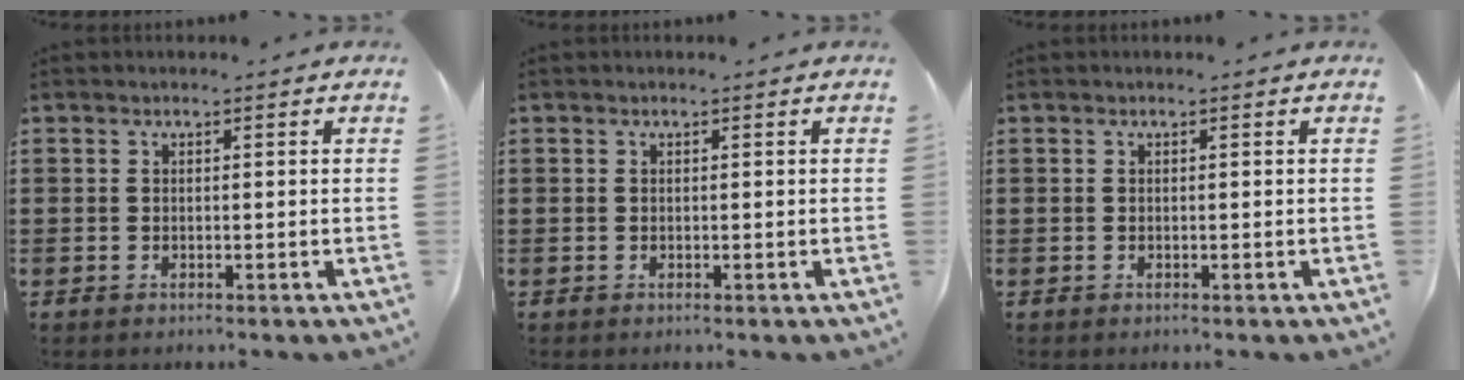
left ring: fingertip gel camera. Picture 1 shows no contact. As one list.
[{"total": 0.0}, {"total": 0.0}]